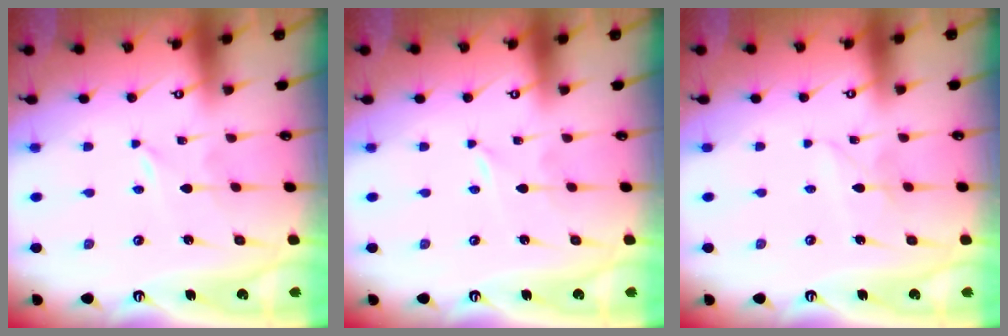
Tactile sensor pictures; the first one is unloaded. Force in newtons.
{"total": 0.0}
{"total": 2.7, "press": 2.7, "slide": 0.2}